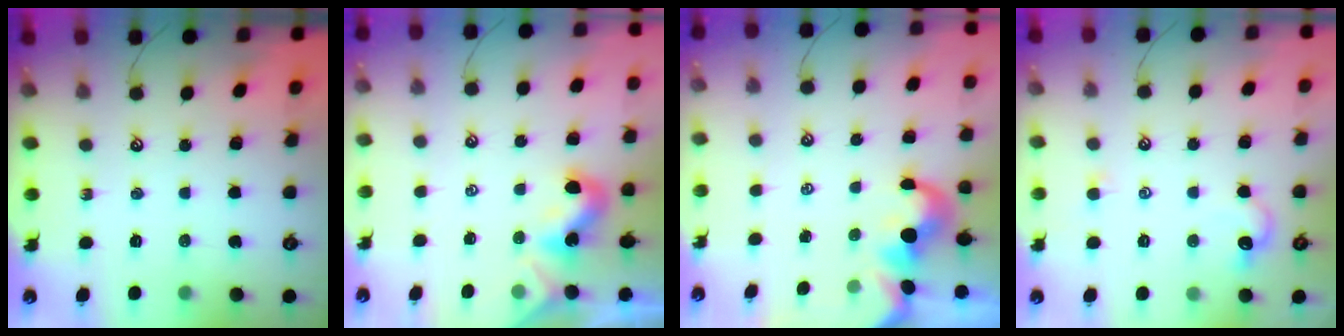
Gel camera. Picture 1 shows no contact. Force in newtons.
{"total": 2.0, "press": 2.0, "slide": 0.5}
{"total": 1.4, "press": 1.1, "slide": 0.9}
{"total": 3.0, "press": 2.9, "slide": 0.6}